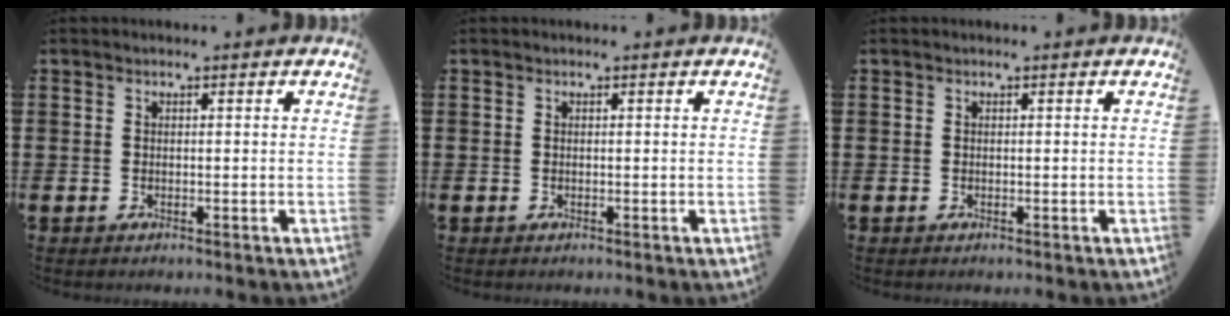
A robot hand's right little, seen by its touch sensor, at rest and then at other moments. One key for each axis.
{"total": 0.0}
{"total": 0.0}